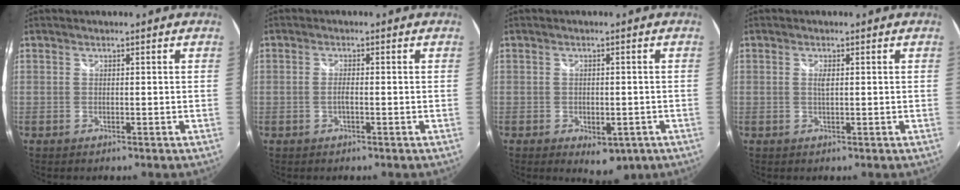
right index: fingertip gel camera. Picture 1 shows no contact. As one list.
[{"total": 1.7, "force": [-0.4, 0.2, 1.6], "torque": [-0.033, 0.000, -0.009]}, {"total": 6.1, "force": [-2.9, 3.6, 3.8], "torque": [-0.059, -0.013, -0.031]}, {"total": 1.3, "force": [0.2, 0.2, 1.2], "torque": [-0.023, 0.002, 0.004]}]